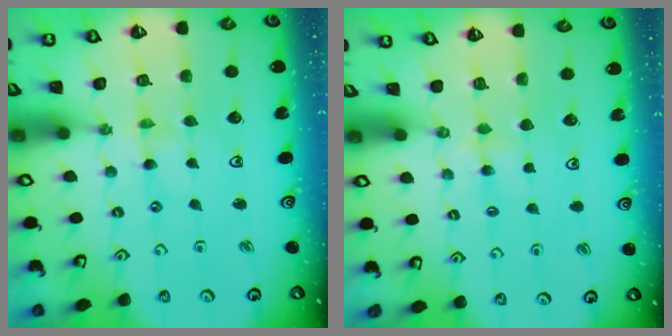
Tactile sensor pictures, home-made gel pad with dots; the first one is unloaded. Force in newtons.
{"total": 4.6, "press": 4.6, "slide": 0.4}